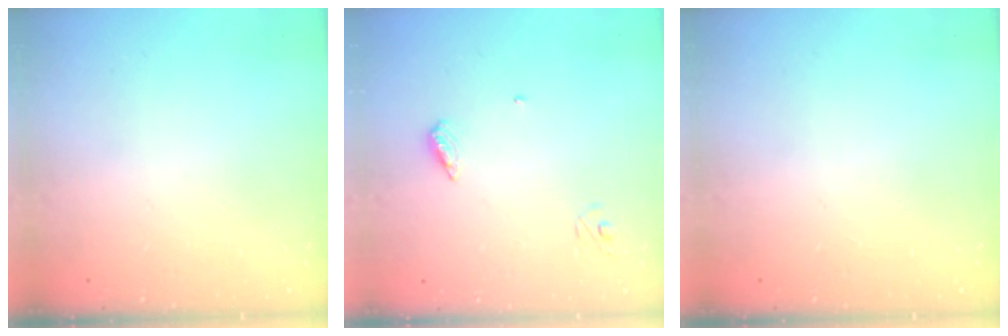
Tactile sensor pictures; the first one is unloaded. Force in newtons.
{"total": 5.3, "press": 5.3, "slide": 0.6}
{"total": 0.0}